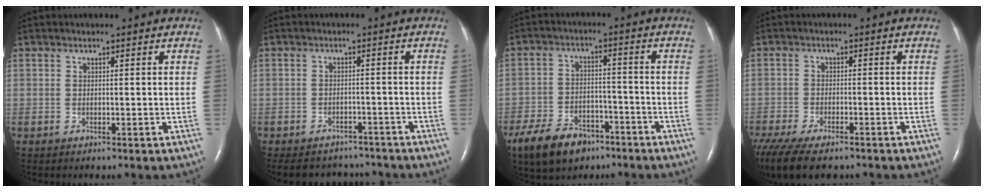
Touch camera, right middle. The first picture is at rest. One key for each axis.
{"total": 9.9, "fx": -9.0, "fy": 3.6, "fz": 1.7, "tx": -0.028, "ty": 0.009, "tz": -0.112}
{"total": 11.5, "fx": -7.9, "fy": 6.2, "fz": 5.5, "tx": -0.113, "ty": -0.005, "tz": -0.132}
{"total": 13.2, "fx": -9.9, "fy": 4.5, "fz": 7.4, "tx": -0.163, "ty": -0.023, "tz": -0.155}